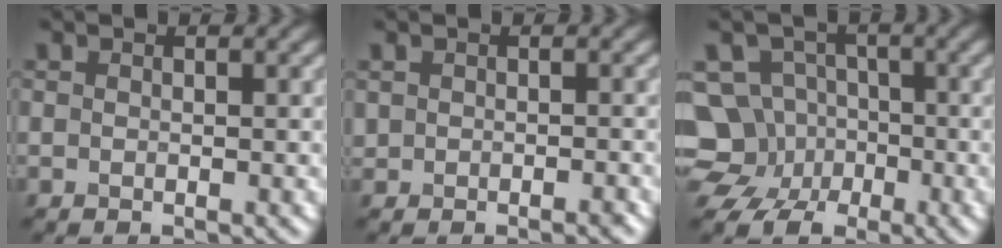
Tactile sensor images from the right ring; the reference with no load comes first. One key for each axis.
{"total": 0.7, "fx": -0.3, "fy": 0.5, "fz": 0.4, "tx": -0.007, "ty": -0.003, "tz": -0.004}
{"total": 8.6, "fx": -2.5, "fy": 7.7, "fz": 3.0, "tx": -0.044, "ty": 0.002, "tz": -0.079}